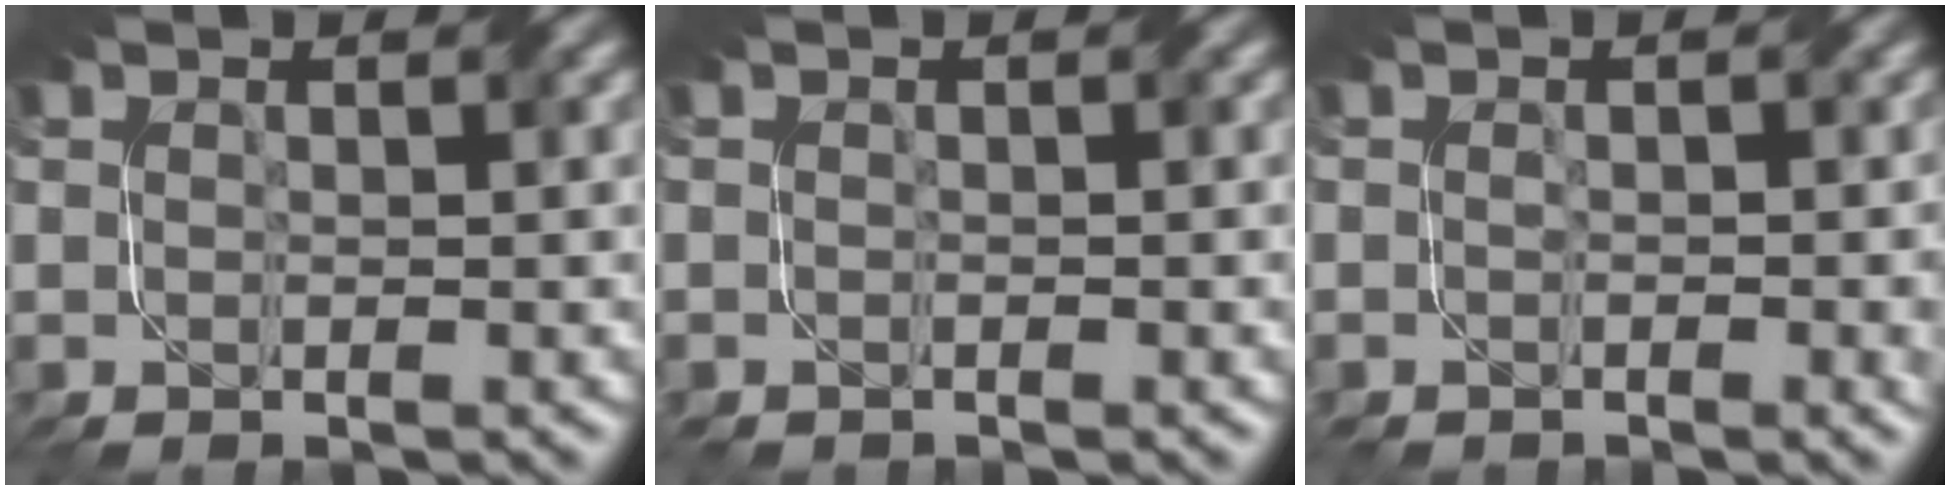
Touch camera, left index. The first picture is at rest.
{"total": 2.0, "force": [-1.6, -0.5, -0.9], "torque": [0.015, -0.004, -0.010]}
{"total": 1.7, "force": [-1.7, 0.2, 0.3], "torque": [-0.005, -0.008, -0.007]}